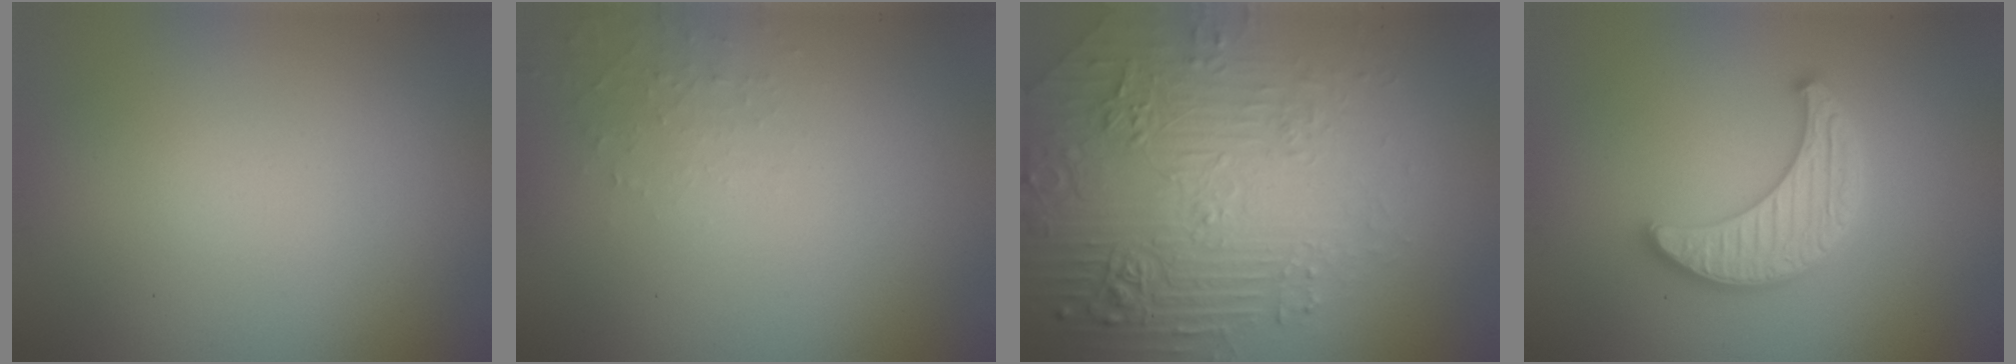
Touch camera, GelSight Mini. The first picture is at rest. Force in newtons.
{"total": 1.3, "press": 1.3, "slide": 0.2}
{"total": 8.5, "press": 5.9, "slide": 6.1}
{"total": 3.8, "press": 3.6, "slide": 1.0}